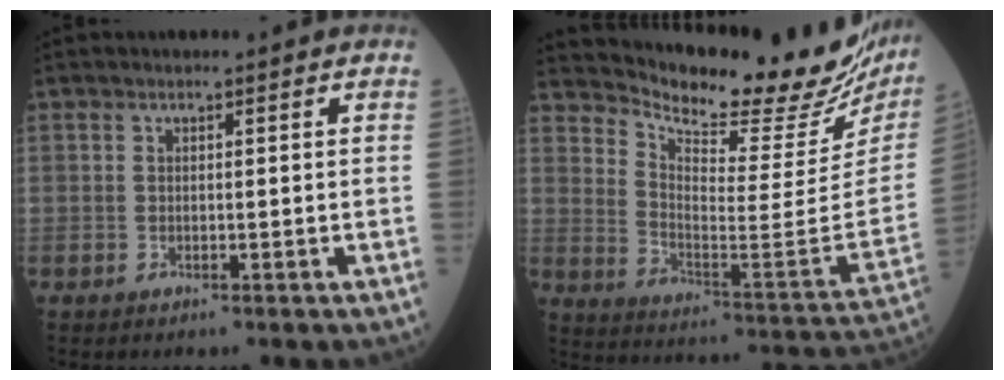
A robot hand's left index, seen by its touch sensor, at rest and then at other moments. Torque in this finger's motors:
{"motor_torque": [1.04, -1.10, 0.11, 0.03]}